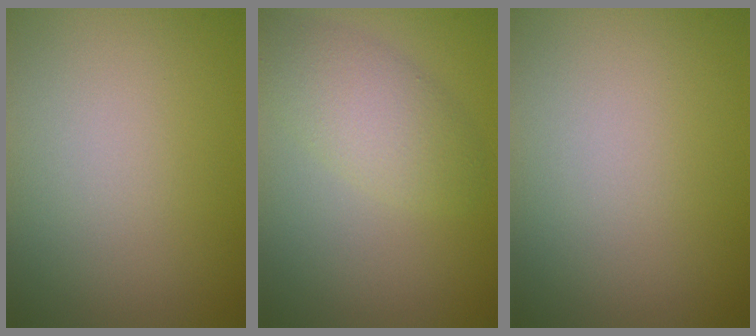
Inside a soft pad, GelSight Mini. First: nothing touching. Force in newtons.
{"total": 3.6, "press": 3.6, "slide": 0.1}
{"total": 0.0}